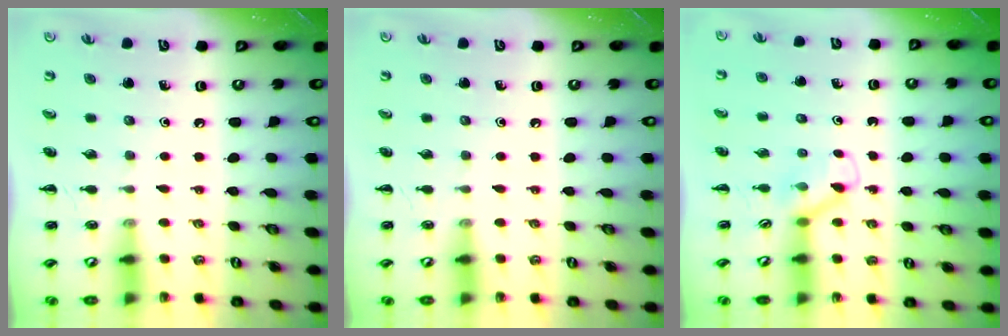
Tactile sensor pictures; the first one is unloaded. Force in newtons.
{"total": 0.0}
{"total": 2.6, "press": 2.4, "slide": 0.9}